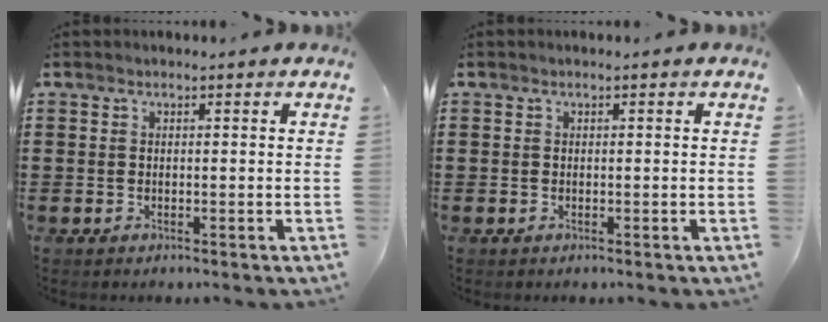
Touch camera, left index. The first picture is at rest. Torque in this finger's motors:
{"motor_torque": [-0.04, -0.04, 0.00, 0.00]}